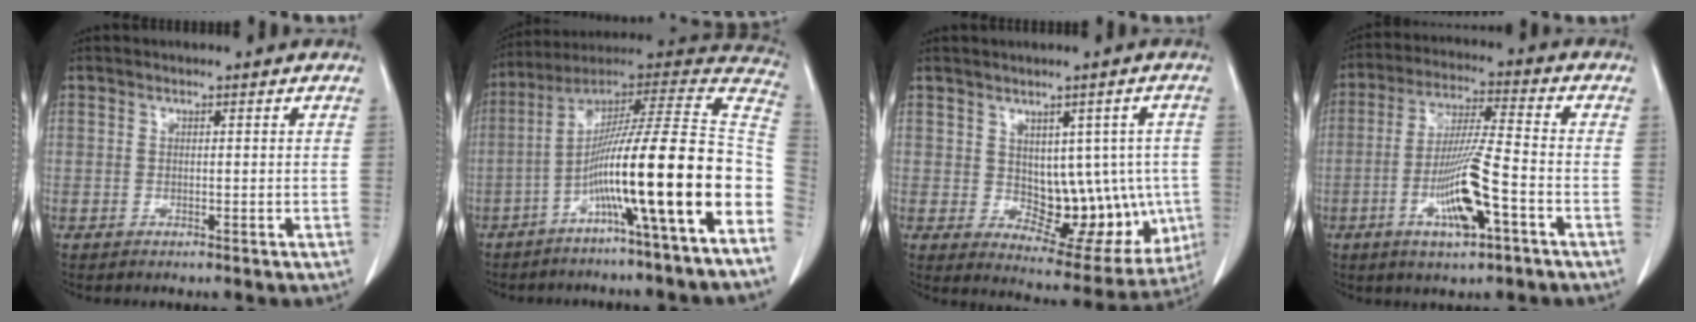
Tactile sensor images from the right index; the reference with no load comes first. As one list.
[{"total": 21.9, "force": [-8.0, -1.2, 20.3], "torque": [-0.275, 0.012, -0.146]}, {"total": 13.0, "force": [-0.4, 7.2, 10.8], "torque": [-0.114, 0.009, 0.021]}, {"total": 11.2, "force": [-4.2, 0.9, 10.3], "torque": [-0.199, -0.008, -0.076]}]